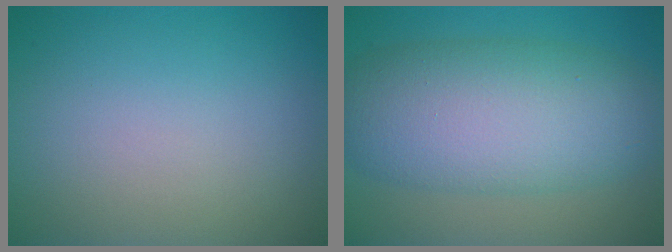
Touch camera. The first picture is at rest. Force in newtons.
{"total": 9.8, "press": 9.8, "slide": 0.1}